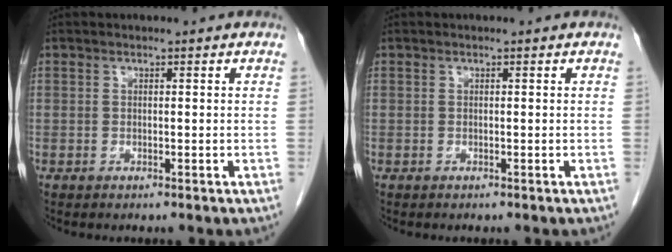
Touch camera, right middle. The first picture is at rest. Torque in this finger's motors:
{"motor_torque": [0.27, 0.15, 0.01, 0.00]}